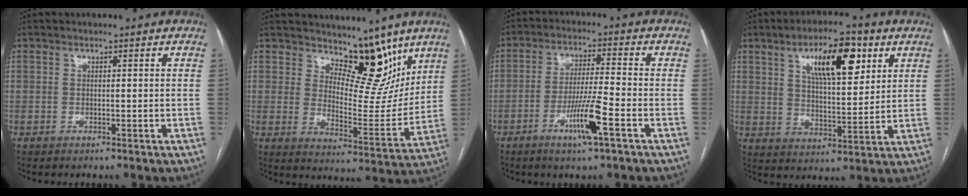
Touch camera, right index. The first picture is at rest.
{"total": 11.6, "force": [8.8, 4.9, 5.8], "torque": [-0.067, -0.019, 0.141]}
{"total": 8.0, "force": [-3.7, -0.2, 7.1], "torque": [-0.135, -0.009, -0.069]}
{"total": 12.2, "force": [5.7, 3.9, 10.1], "torque": [-0.165, 0.011, 0.096]}